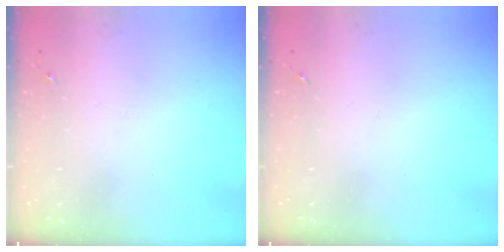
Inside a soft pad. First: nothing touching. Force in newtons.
{"total": 0.0}